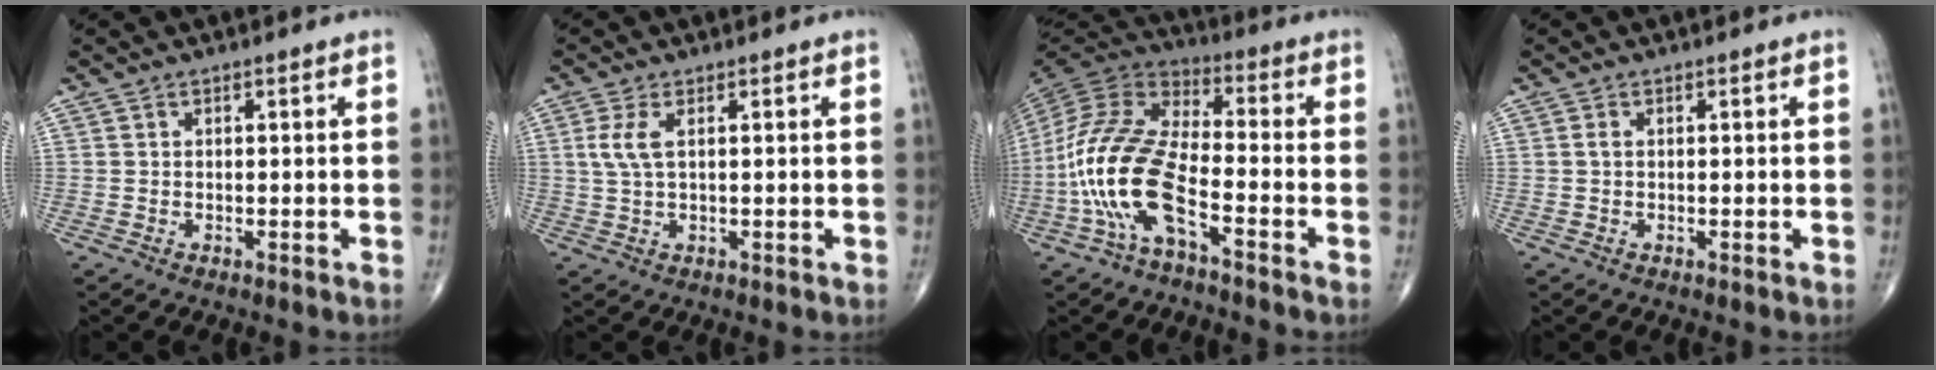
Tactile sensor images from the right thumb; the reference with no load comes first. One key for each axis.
{"total": 3.7, "fx": 1.0, "fy": 1.3, "fz": 3.4, "tx": -0.091, "ty": 0.004, "tz": 0.025}
{"total": 16.4, "fx": -6.1, "fy": 6.1, "fz": 13.9, "tx": -0.305, "ty": 0.043, "tz": -0.123}
{"total": 0.7, "fx": 0.1, "fy": 0.4, "fz": 0.6, "tx": -0.014, "ty": 0.000, "tz": 0.000}